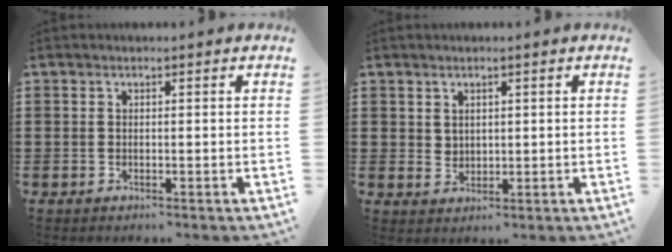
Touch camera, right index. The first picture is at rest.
{"total": 2.0, "force": [1.5, 1.3, 0.3], "torque": [-0.011, 0.005, 0.029]}